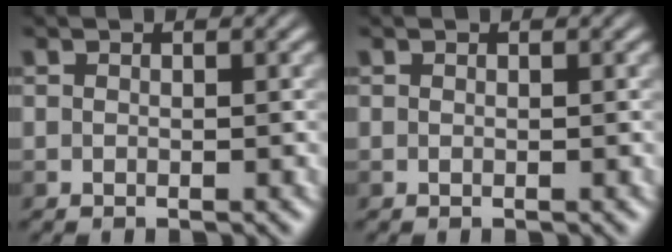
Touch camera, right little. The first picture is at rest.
{"total": 0.0}